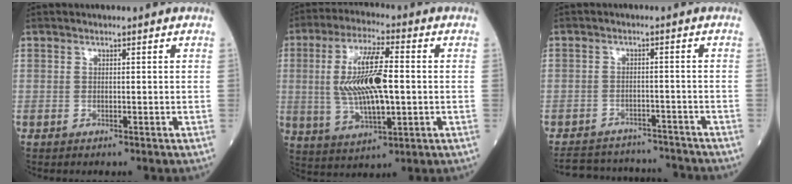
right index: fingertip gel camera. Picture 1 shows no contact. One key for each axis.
{"total": 12.7, "fx": 0.2, "fy": 3.4, "fz": 12.3, "tx": -0.243, "ty": 0.005, "tz": 0.008}
{"total": 11.8, "fx": -11.1, "fy": 3.6, "fz": 2.0, "tx": -0.035, "ty": 0.015, "tz": -0.148}